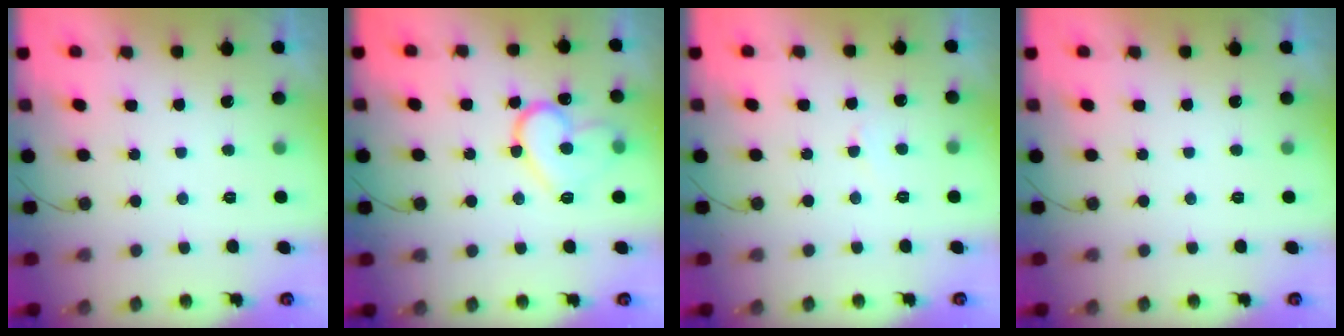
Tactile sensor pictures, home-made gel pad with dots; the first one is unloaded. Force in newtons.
{"total": 14.0, "press": 13.9, "slide": 1.2}
{"total": 3.0, "press": 3.0, "slide": 0.4}
{"total": 0.0}